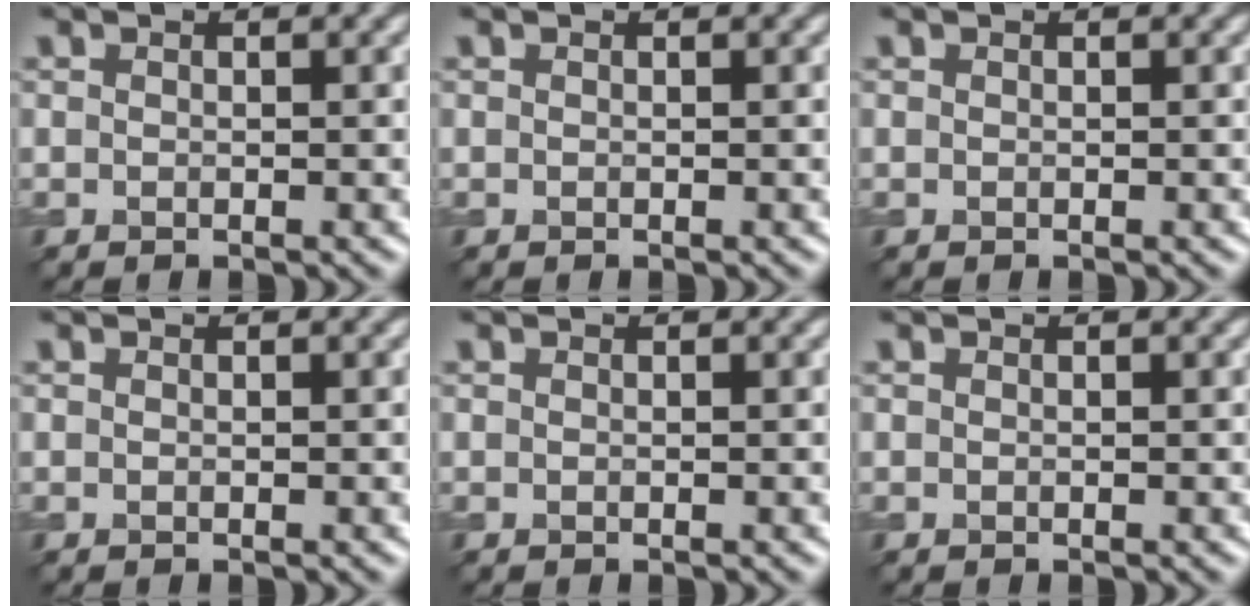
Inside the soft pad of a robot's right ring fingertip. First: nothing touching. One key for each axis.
{"total": 0.0}
{"total": 0.0}
{"total": 0.0}
{"total": 0.0}
{"total": 0.0}